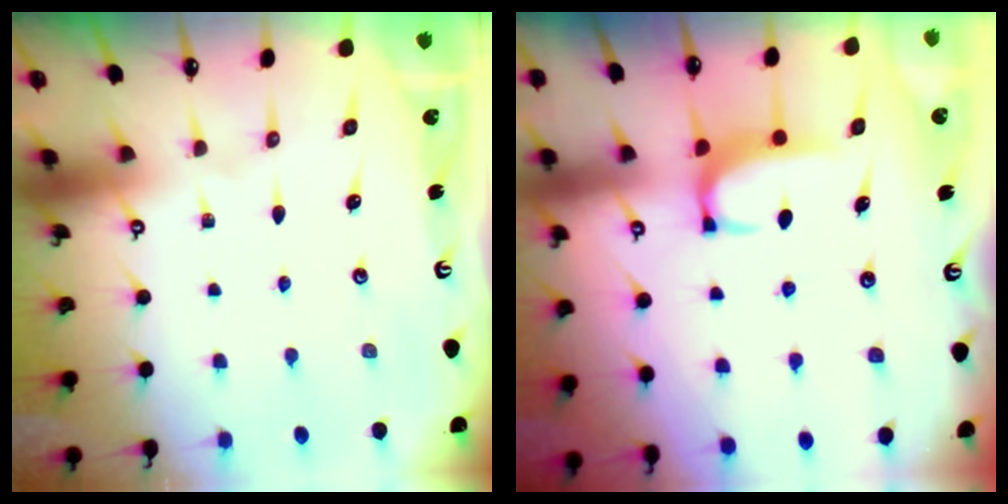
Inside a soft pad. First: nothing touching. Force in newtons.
{"total": 1.8, "press": 1.7, "slide": 0.5}